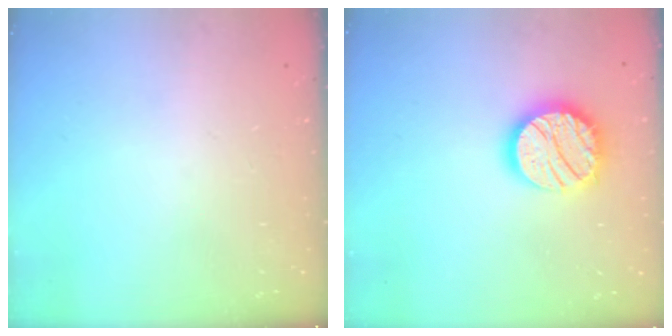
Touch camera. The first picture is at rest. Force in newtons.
{"total": 17.8, "press": 17.7, "slide": 1.2}